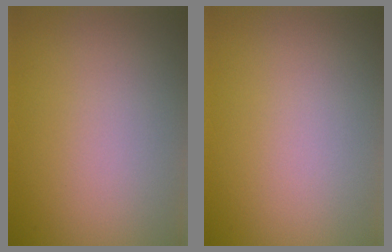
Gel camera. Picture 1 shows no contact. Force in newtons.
{"total": 0.0}